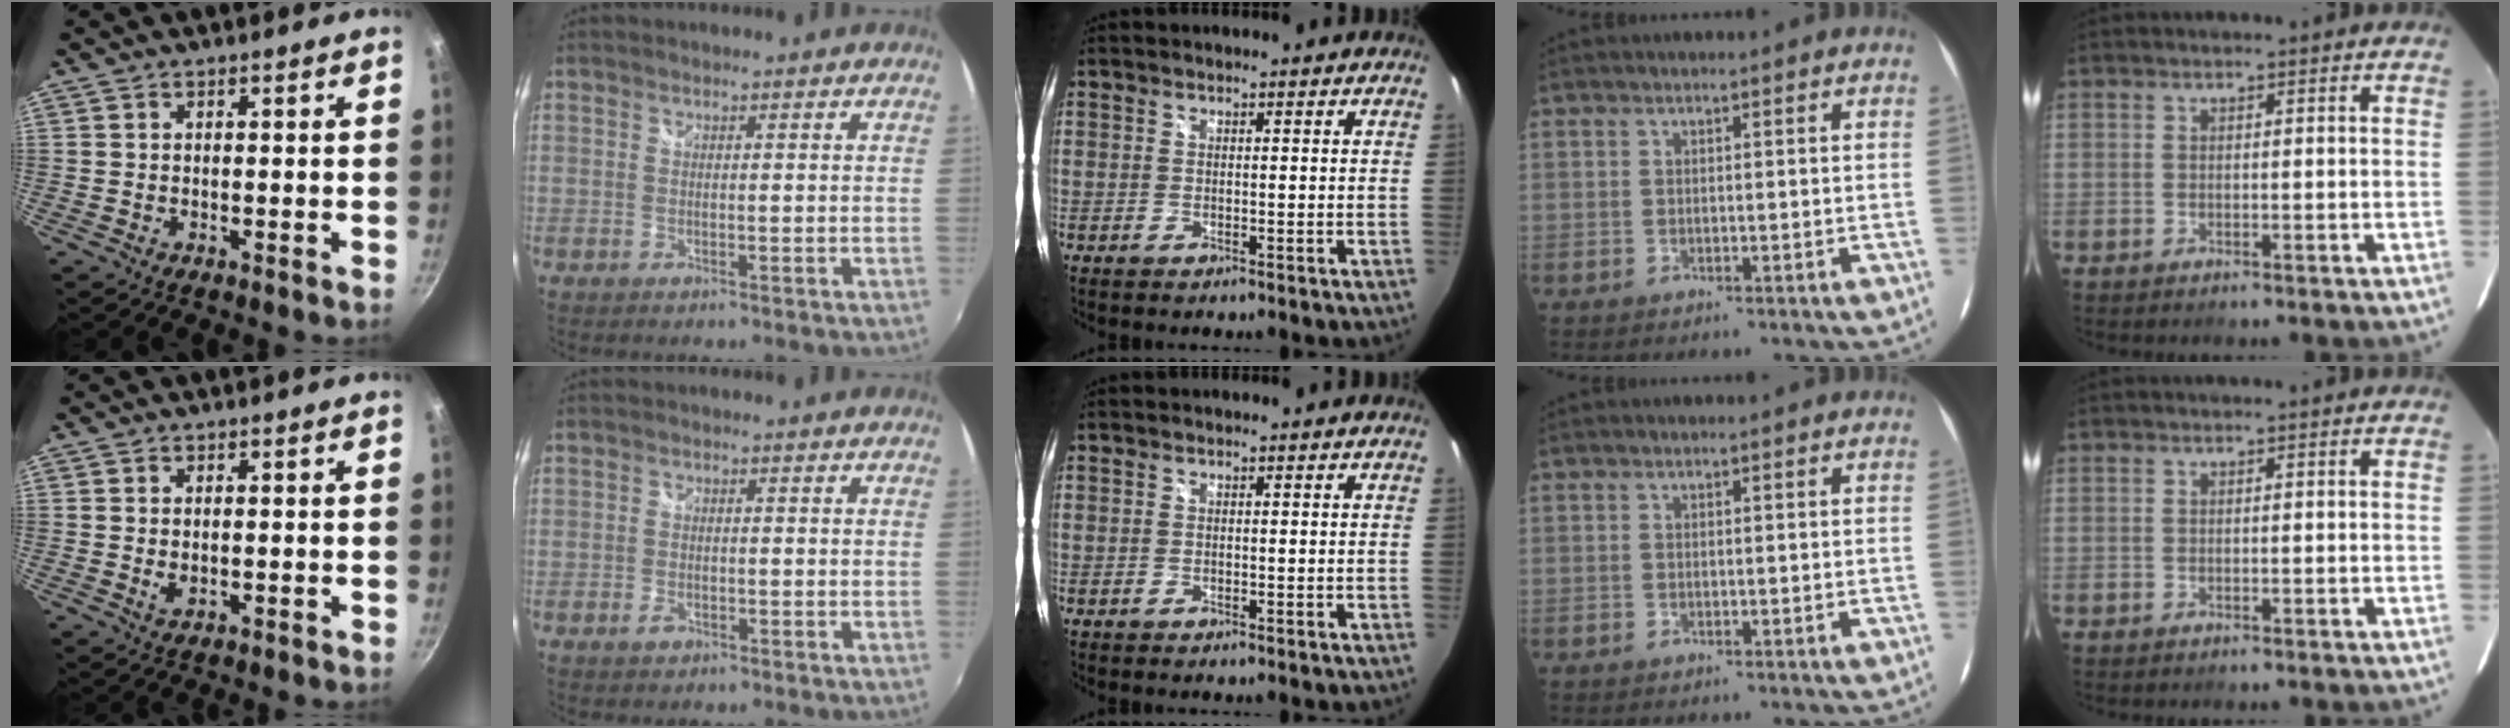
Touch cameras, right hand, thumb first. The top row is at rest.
{"thumb": {"total": 2.0, "force": [-0.1, 1.3, 1.6], "torque": [-0.028, -0.002, 0.001]}, "index": {"total": 2.2, "force": [-1.3, 1.4, 1.0], "torque": [-0.021, 0.000, -0.023]}}